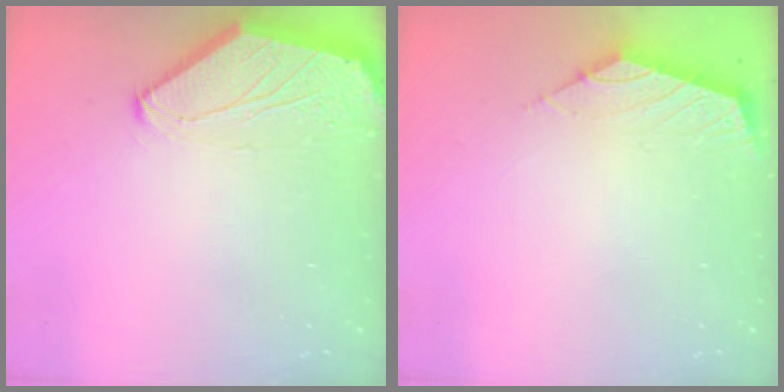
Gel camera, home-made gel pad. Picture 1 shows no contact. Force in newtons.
{"total": 2.6, "press": 2.5, "slide": 0.6}